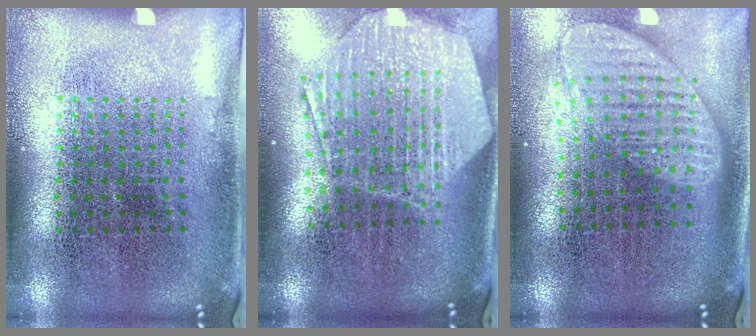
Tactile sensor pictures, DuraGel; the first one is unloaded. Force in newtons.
{"total": 2.9, "press": 2.3, "slide": 1.8}
{"total": 2.0, "press": 1.6, "slide": 1.2}